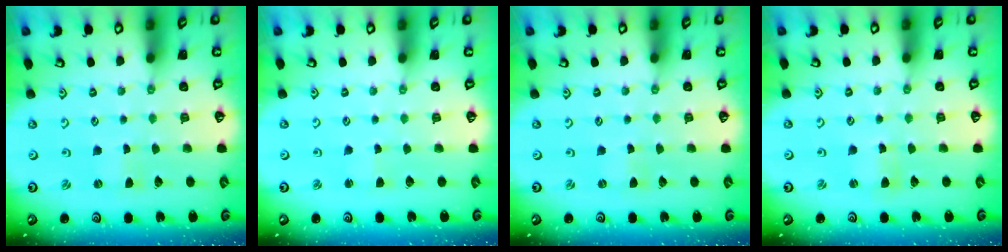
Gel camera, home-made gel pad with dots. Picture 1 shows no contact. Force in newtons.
{"total": 1.3, "press": 1.2, "slide": 0.3}
{"total": 0.0}
{"total": 1.7, "press": 1.7, "slide": 0.2}